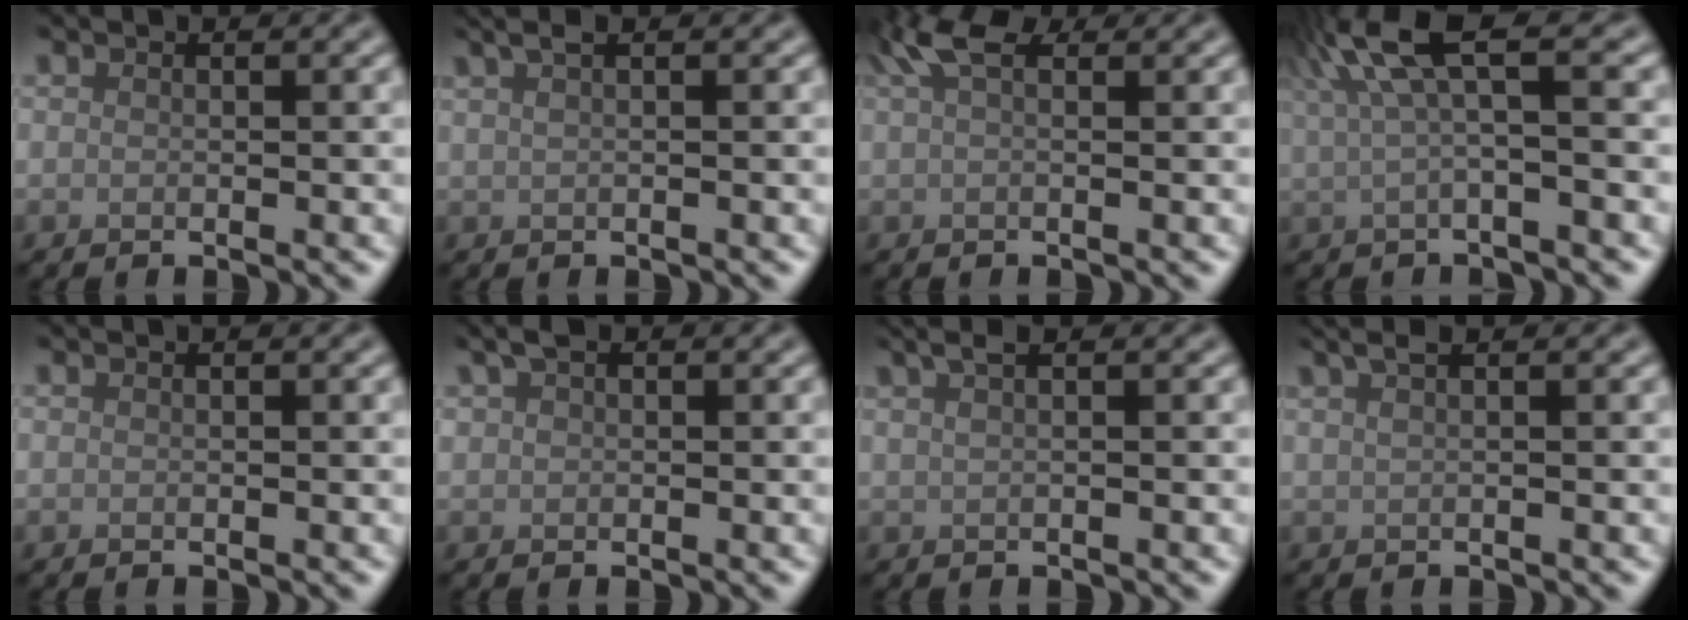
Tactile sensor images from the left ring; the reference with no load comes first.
{"total": 2.9, "force": [1.7, 1.1, 2.1], "torque": [-0.031, 0.009, 0.011]}
{"total": 3.7, "force": [2.1, 1.3, 2.8], "torque": [-0.056, 0.015, 0.033]}
{"total": 5.3, "force": [2.3, 0.9, 4.7], "torque": [-0.094, 0.015, 0.038]}
{"total": 0.0}
{"total": 1.7, "force": [0.8, 1.1, 1.0], "torque": [-0.017, 0.005, 0.011]}
{"total": 3.0, "force": [1.8, 1.2, 2.1], "torque": [-0.029, 0.011, 0.009]}
{"total": 3.4, "force": [2.1, 1.4, 2.3], "torque": [-0.029, 0.018, 0.011]}